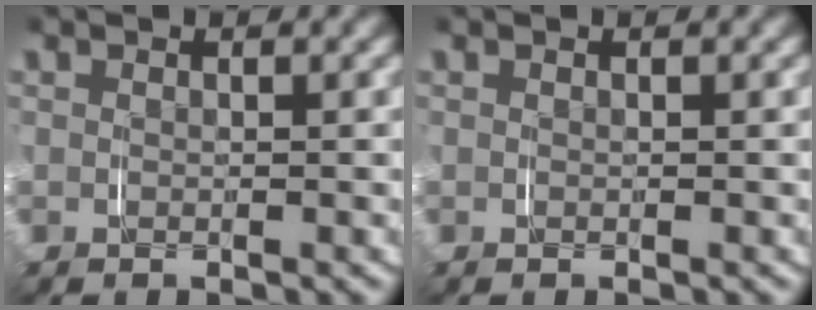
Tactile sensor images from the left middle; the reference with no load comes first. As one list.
[{"total": 0.0}]